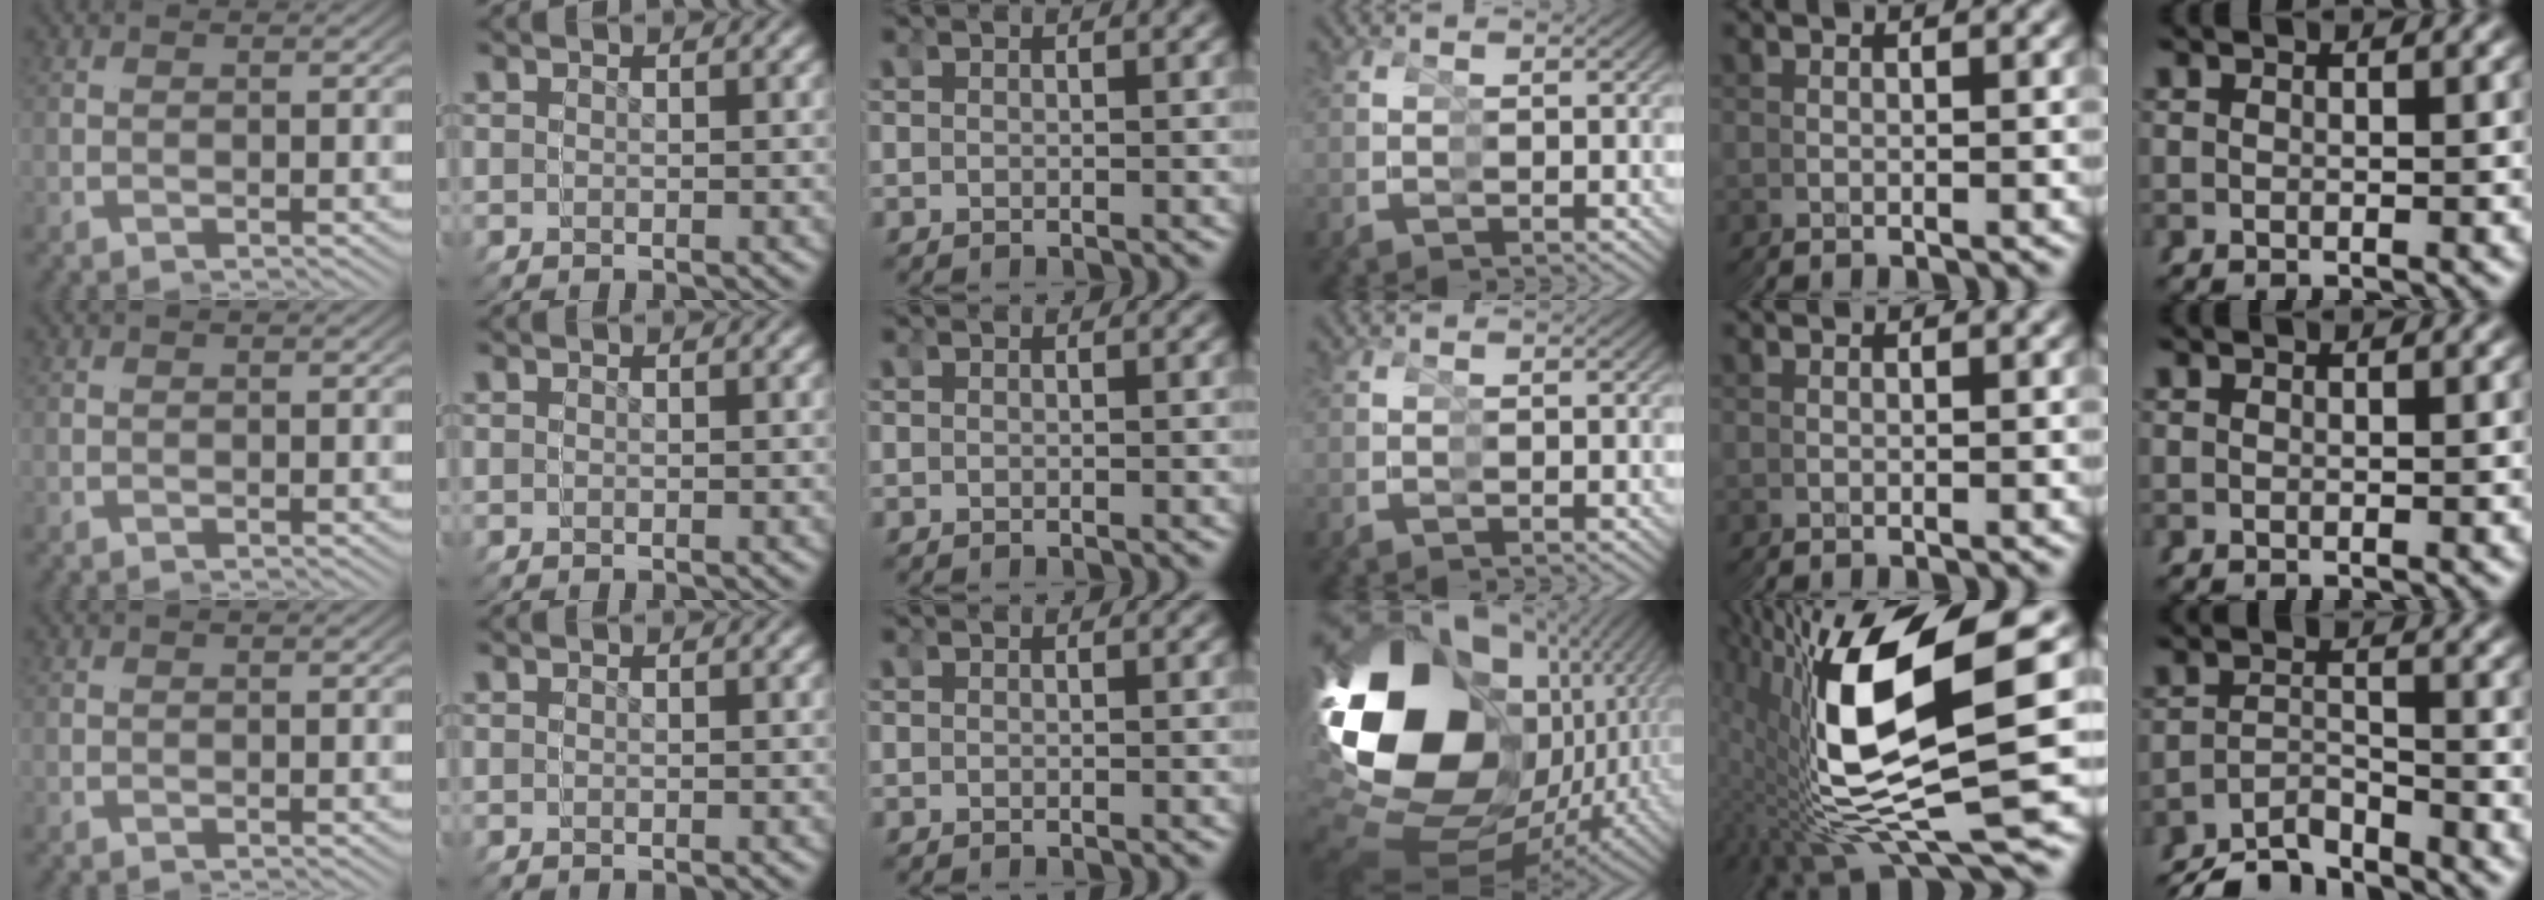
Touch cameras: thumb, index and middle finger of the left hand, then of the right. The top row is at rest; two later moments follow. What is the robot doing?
{"motion": "grasp_and_lifting", "object": "scissors"}